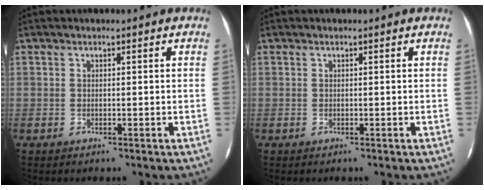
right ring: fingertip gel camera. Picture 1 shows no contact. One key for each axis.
{"total": 0.0}